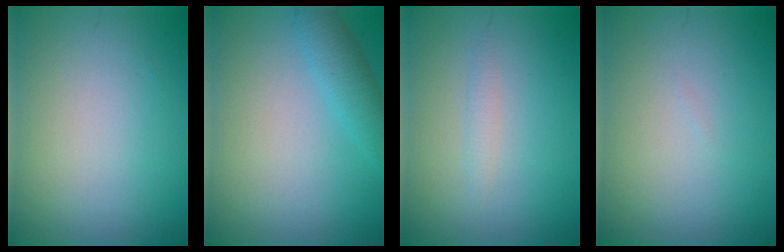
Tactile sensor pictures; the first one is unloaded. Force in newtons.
{"total": 2.6, "press": 2.6, "slide": 0.2}
{"total": 0.9, "press": 0.9, "slide": 0.0}
{"total": 0.0}